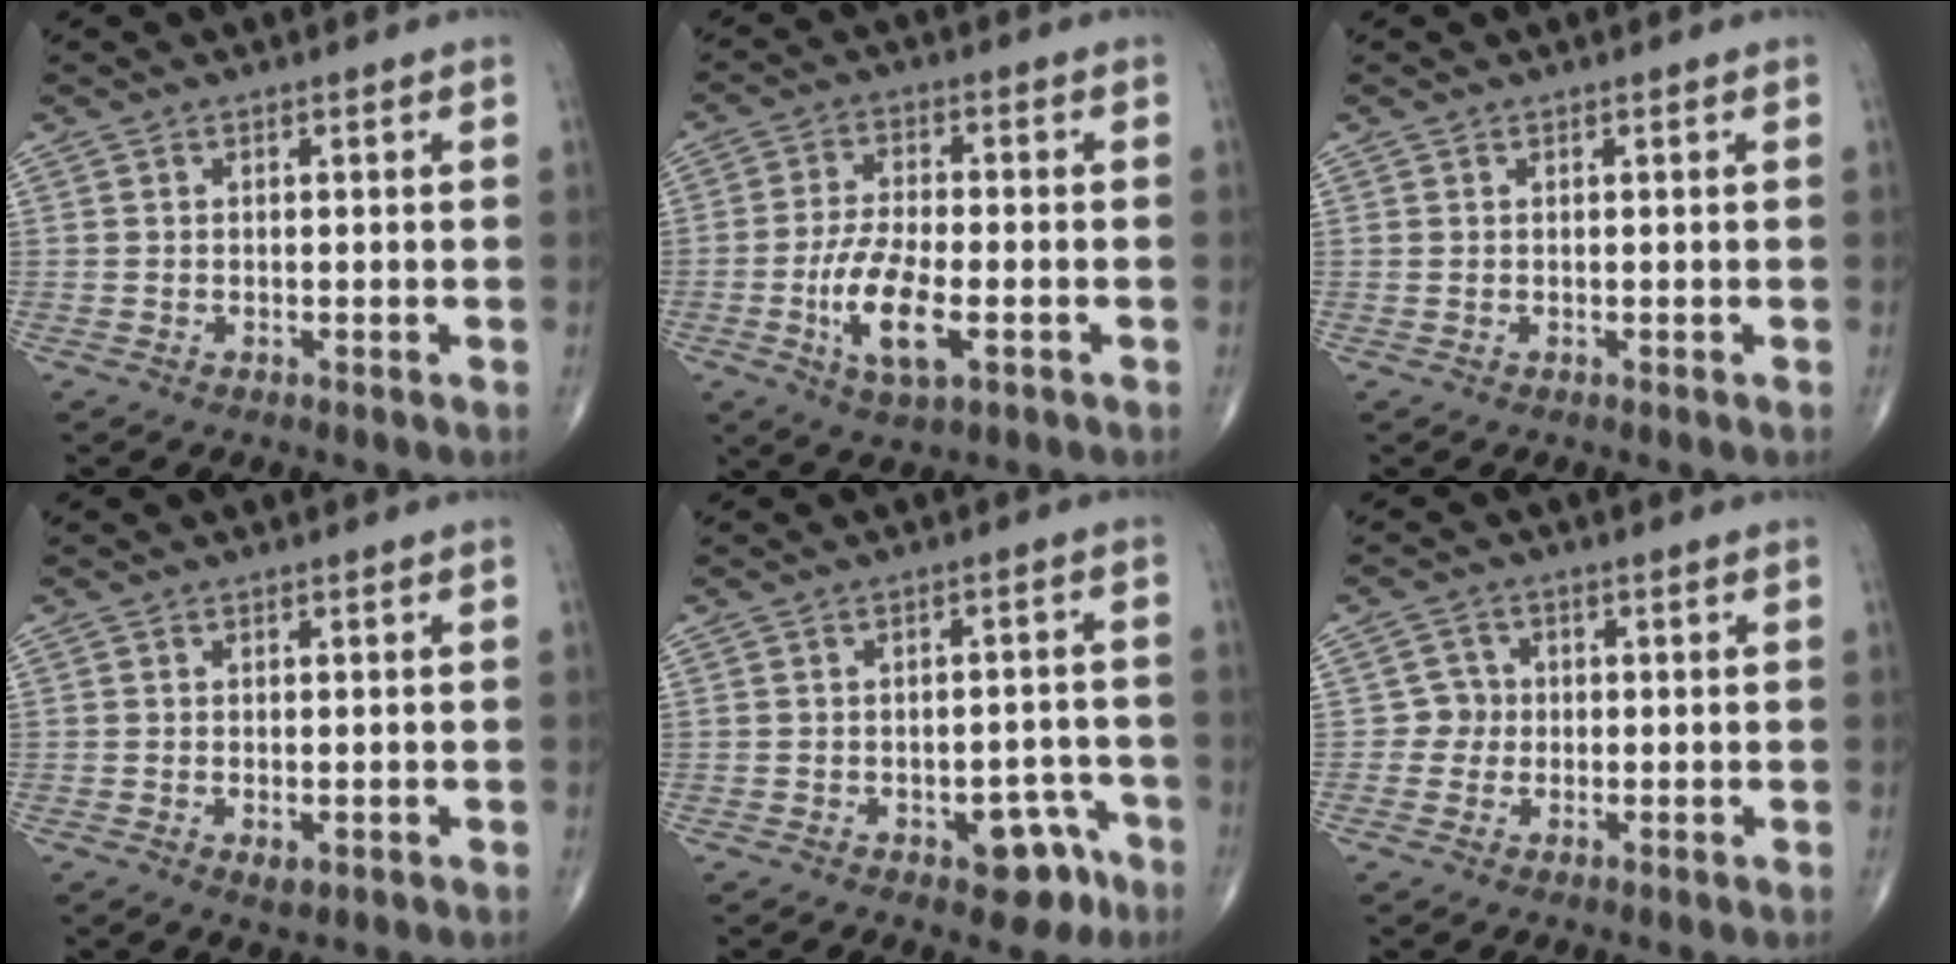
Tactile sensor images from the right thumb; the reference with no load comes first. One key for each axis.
{"total": 11.3, "fx": -3.5, "fy": 4.6, "fz": 9.8, "tx": -0.187, "ty": 0.005, "tz": -0.061}
{"total": 0.0}
{"total": 1.8, "fx": -0.5, "fy": 0.9, "fz": 1.4, "tx": -0.022, "ty": -0.003, "tz": -0.006}
{"total": 6.8, "fx": -3.6, "fy": 3.7, "fz": 4.4, "tx": -0.025, "ty": 0.035, "tz": -0.040}
{"total": 3.0, "fx": -0.3, "fy": 2.9, "fz": 0.3, "tx": 0.019, "ty": 0.010, "tz": -0.013}